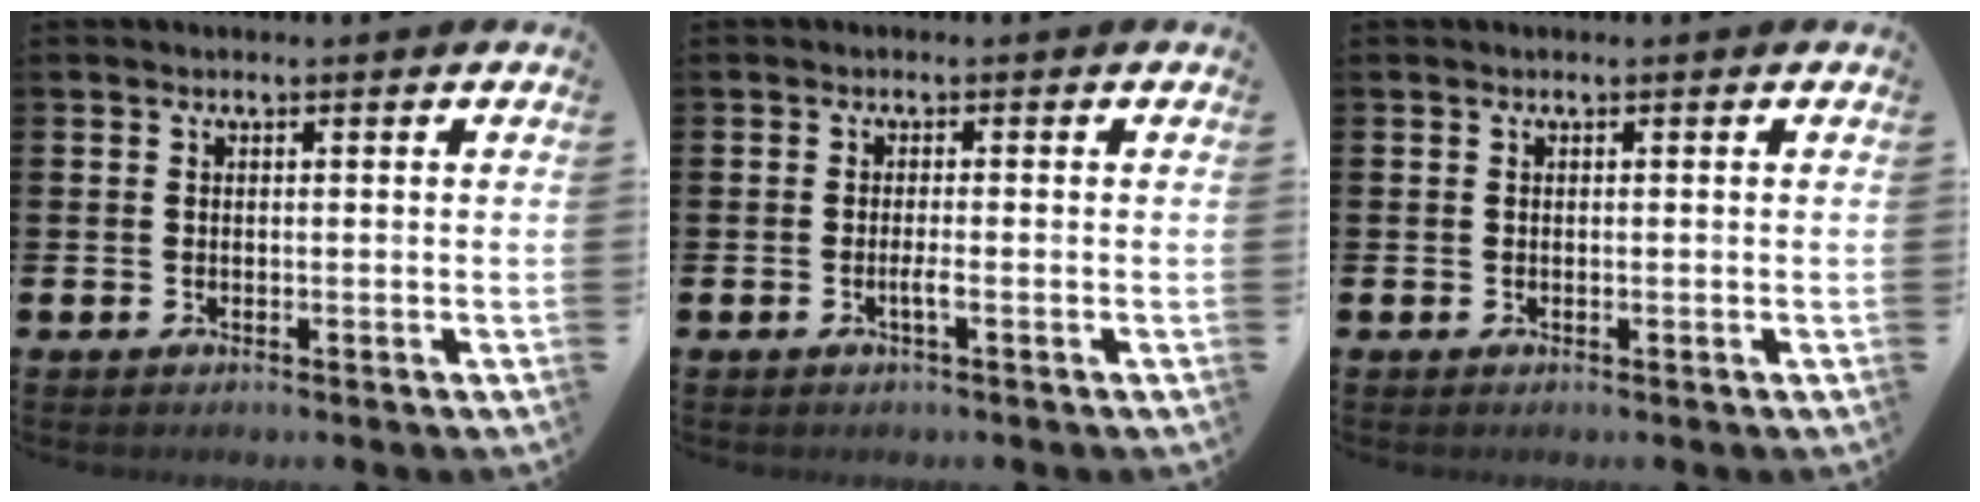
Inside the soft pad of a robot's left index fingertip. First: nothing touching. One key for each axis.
{"total": 1.2, "fx": -0.5, "fy": -0.1, "fz": 1.1, "tx": -0.023, "ty": -0.001, "tz": -0.008}
{"total": 0.0}